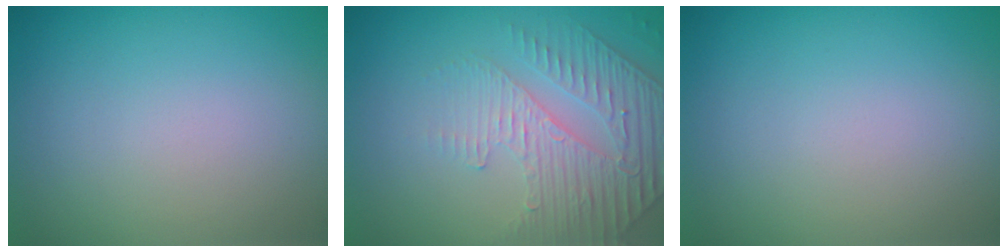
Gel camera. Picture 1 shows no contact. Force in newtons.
{"total": 4.8, "press": 3.3, "slide": 3.5}
{"total": 0.0}